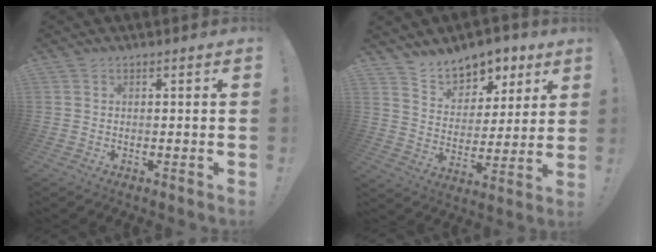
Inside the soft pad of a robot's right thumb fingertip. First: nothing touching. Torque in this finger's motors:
{"motor_torque": [-0.03, 0.22, 0.42, 0.57, 0.00]}